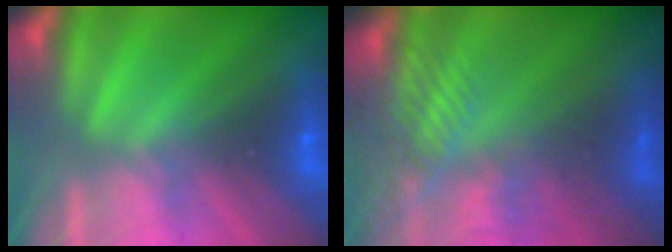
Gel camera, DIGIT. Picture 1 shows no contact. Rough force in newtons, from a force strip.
{"total": 3.7}